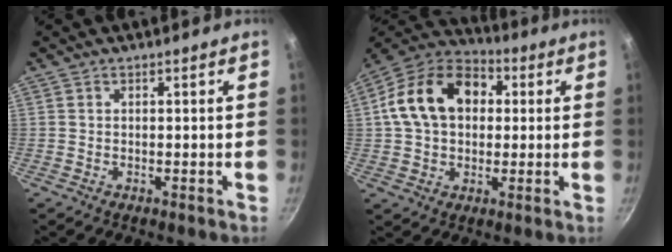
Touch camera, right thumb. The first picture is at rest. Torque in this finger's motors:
{"motor_torque": [-0.31, 0.85, 0.18, -0.09, 0.17]}